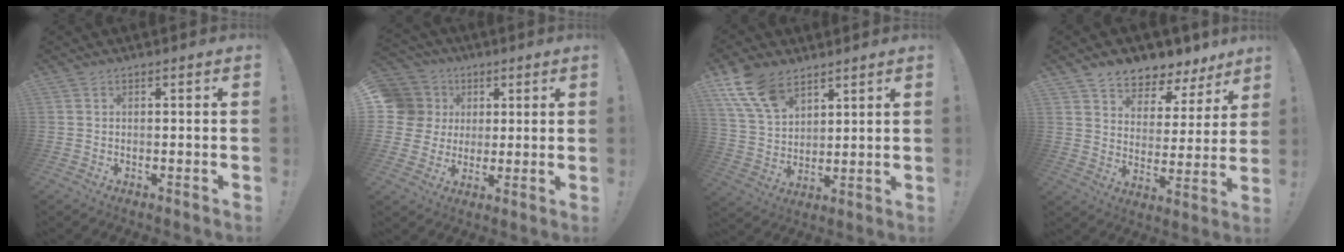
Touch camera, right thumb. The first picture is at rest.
{"total": 11.1, "force": [2.3, 10.4, 3.3], "torque": [-0.059, -0.005, 0.052]}
{"total": 12.9, "force": [8.1, 7.7, 6.6], "torque": [-0.130, -0.031, 0.159]}
{"total": 6.9, "force": [5.5, 3.8, 1.4], "torque": [-0.021, -0.053, 0.104]}